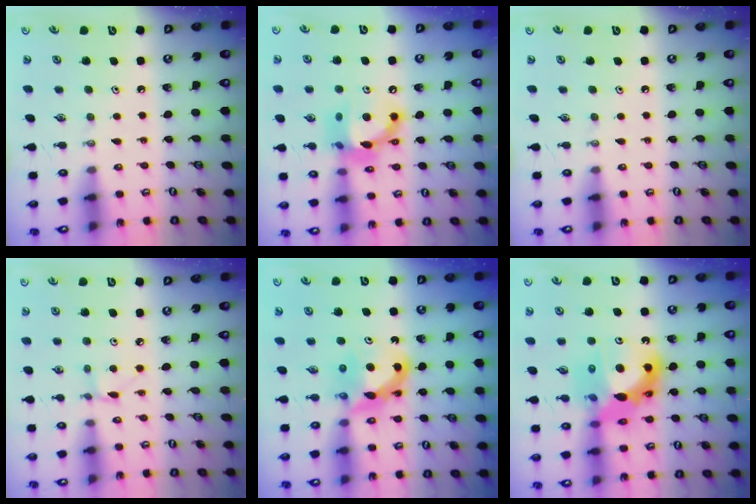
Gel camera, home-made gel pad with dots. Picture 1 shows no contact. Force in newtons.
{"total": 14.0, "press": 13.9, "slide": 1.1}
{"total": 0.0}
{"total": 2.6, "press": 2.6, "slide": 0.4}
{"total": 7.4, "press": 7.4, "slide": 0.3}
{"total": 15.9, "press": 15.8, "slide": 1.5}